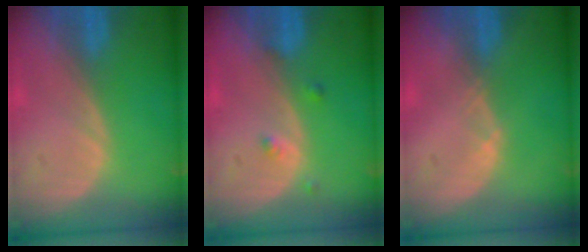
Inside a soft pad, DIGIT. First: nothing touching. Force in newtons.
{"total": 1.6, "press": 1.5, "slide": 0.1}
{"total": 0.6, "press": 0.5, "slide": 0.3}